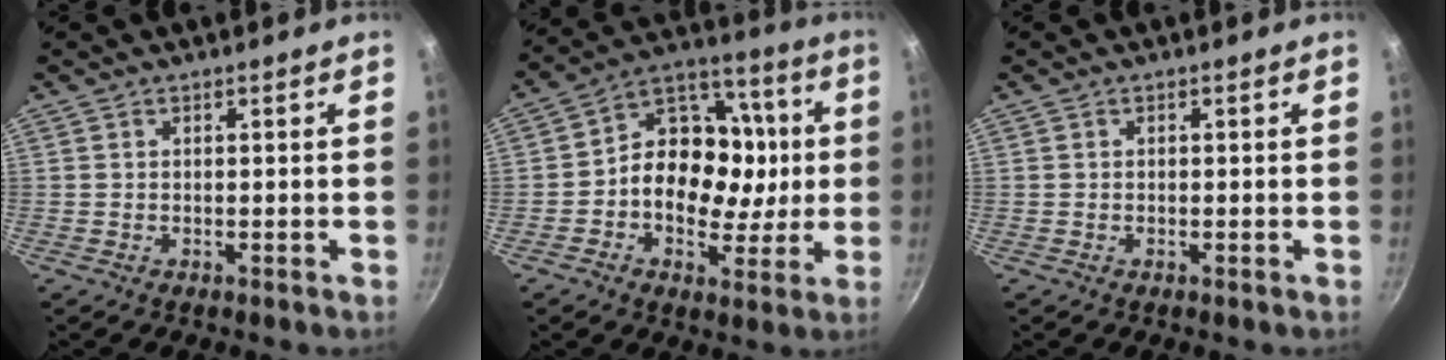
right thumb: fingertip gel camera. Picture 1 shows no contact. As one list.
[{"total": 17.3, "force": [-0.4, 13.3, 11.0], "torque": [-0.133, 0.029, -0.023]}, {"total": 0.0}]